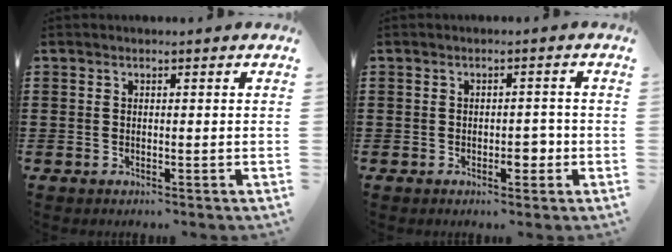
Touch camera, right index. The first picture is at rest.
{"total": 3.0, "force": [-1.0, 1.4, 2.5], "torque": [-0.036, 0.001, -0.021]}